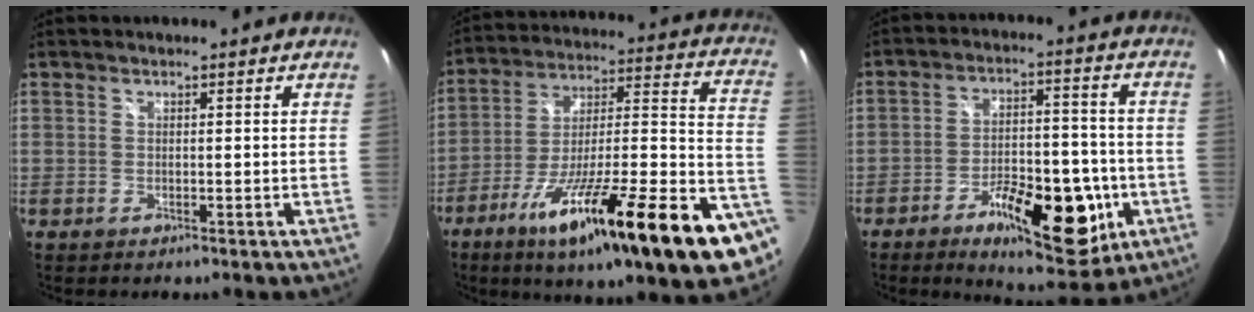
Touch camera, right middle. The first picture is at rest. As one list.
[{"total": 29.6, "force": [-15.6, 4.4, 24.7], "torque": [-0.349, -0.044, -0.243]}, {"total": 13.5, "force": [-6.2, 6.4, 10.1], "torque": [-0.172, 0.005, -0.081]}]